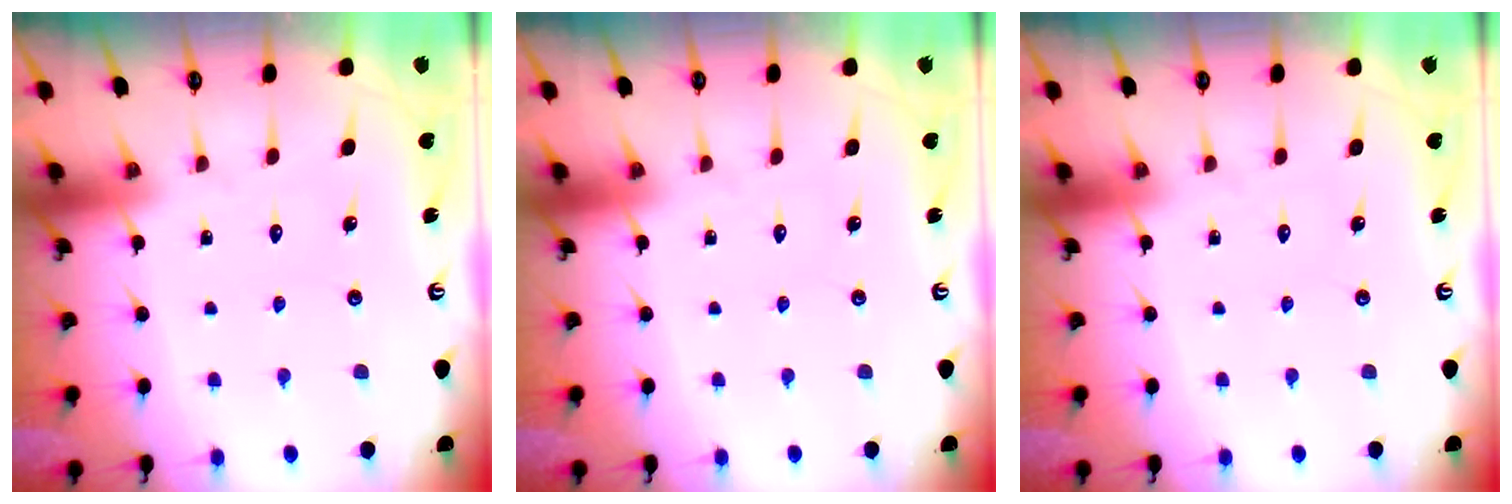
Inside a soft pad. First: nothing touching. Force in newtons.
{"total": 0.0}
{"total": 0.0}